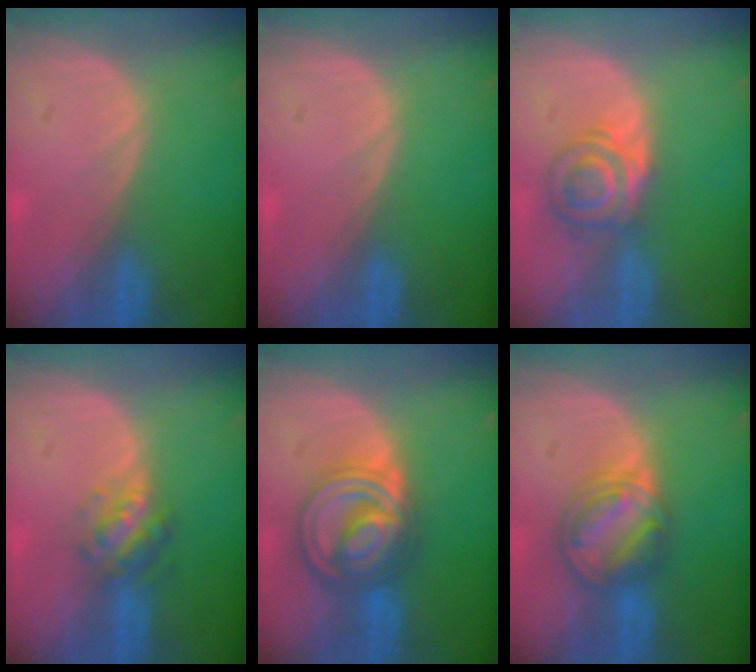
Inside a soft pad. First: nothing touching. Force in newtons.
{"total": 0.0}
{"total": 6.0, "press": 5.5, "slide": 2.2}
{"total": 4.7, "press": 4.3, "slide": 2.0}
{"total": 9.0, "press": 8.9, "slide": 0.7}
{"total": 7.5, "press": 6.6, "slide": 3.6}